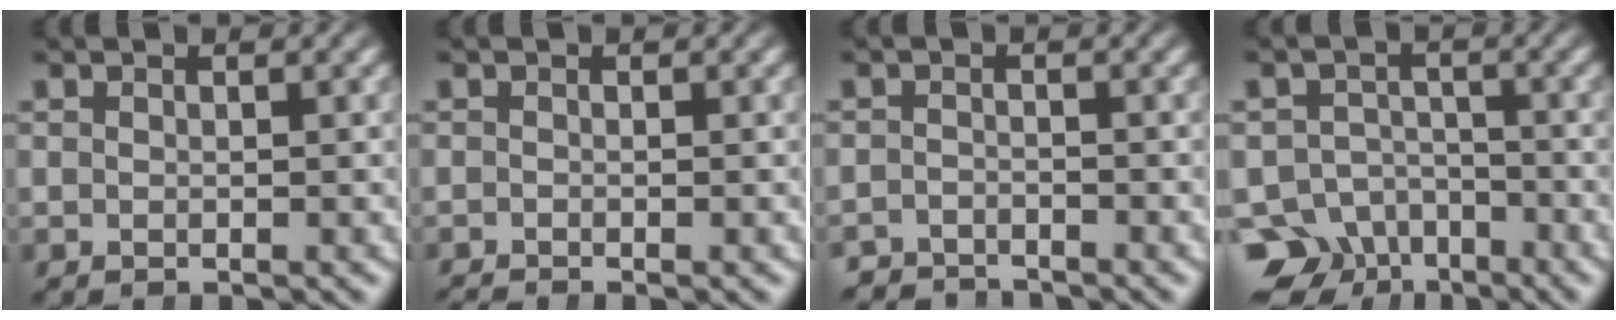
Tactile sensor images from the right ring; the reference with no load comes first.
{"total": 1.2, "force": [-1.1, 0.4, 0.0], "torque": [-0.003, -0.013, -0.015]}
{"total": 3.2, "force": [-3.2, 0.7, -0.3], "torque": [0.000, -0.019, -0.050]}
{"total": 9.6, "force": [-6.1, 6.9, 2.8], "torque": [-0.048, -0.048, -0.092]}